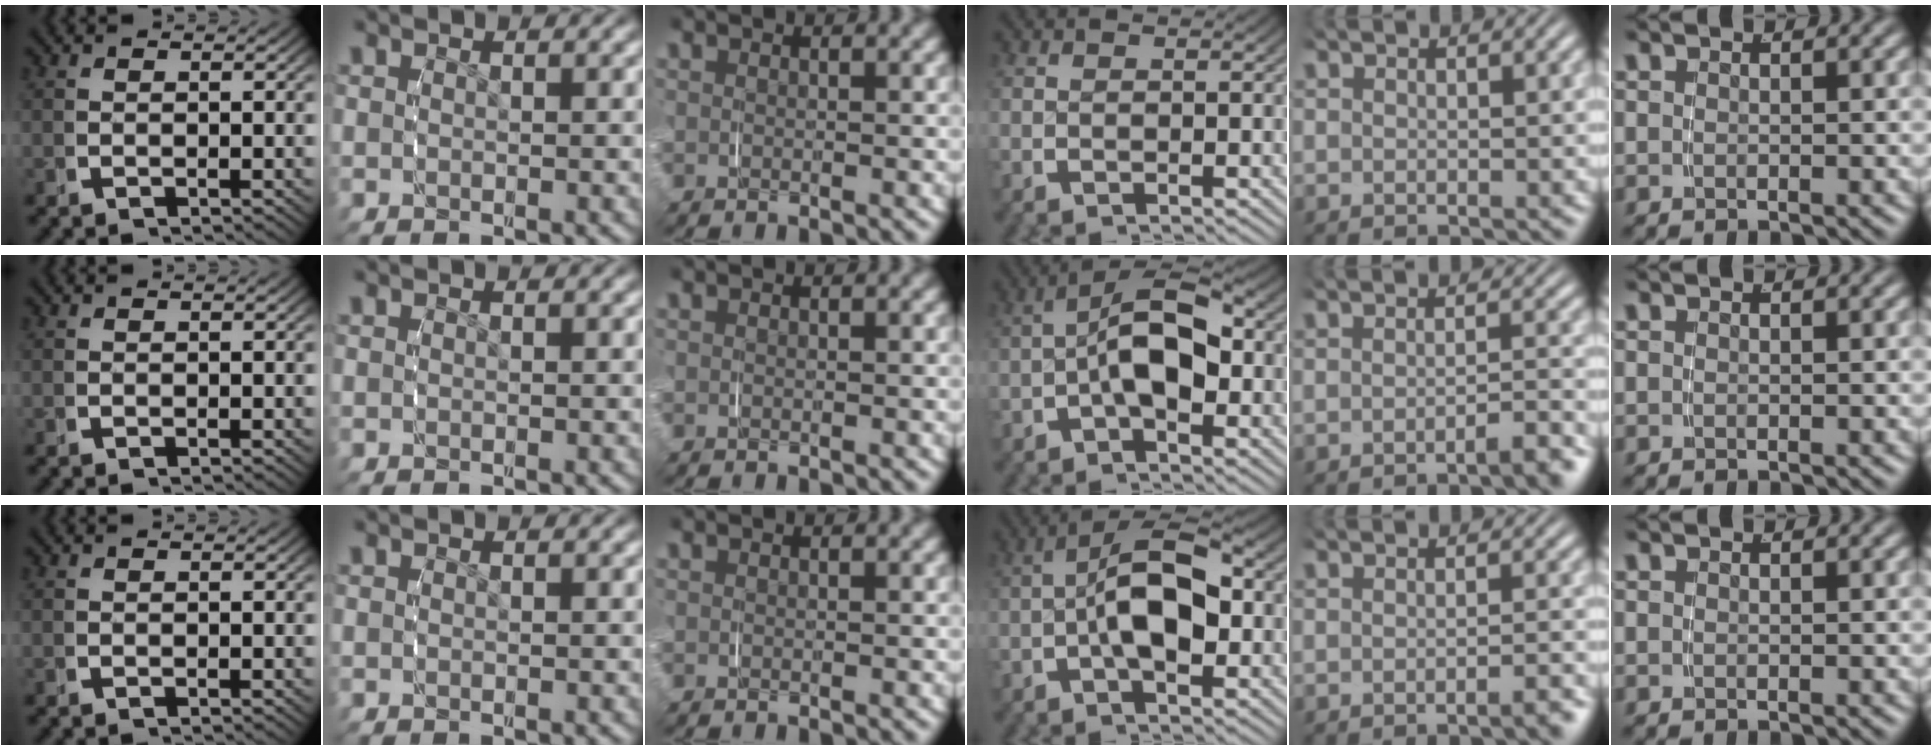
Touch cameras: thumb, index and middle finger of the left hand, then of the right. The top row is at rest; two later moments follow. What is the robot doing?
{"motion": "grasp_and_lifting", "object": "lipstick"}